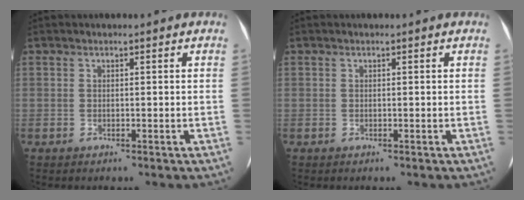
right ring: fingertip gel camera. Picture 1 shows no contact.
{"total": 0.0}